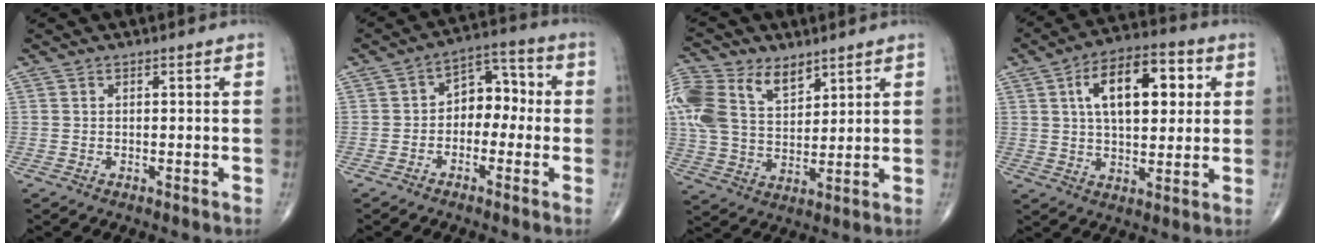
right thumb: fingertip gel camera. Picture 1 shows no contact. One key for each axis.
{"total": 7.9, "fx": -0.9, "fy": 5.6, "fz": 5.5, "tx": -0.046, "ty": 0.041, "tz": -0.031}
{"total": 18.4, "fx": 8.8, "fy": 11.5, "fz": 11.3, "tx": -0.256, "ty": 0.001, "tz": 0.169}
{"total": 15.7, "fx": 4.2, "fy": 8.1, "fz": 12.8, "tx": -0.177, "ty": 0.010, "tz": 0.064}